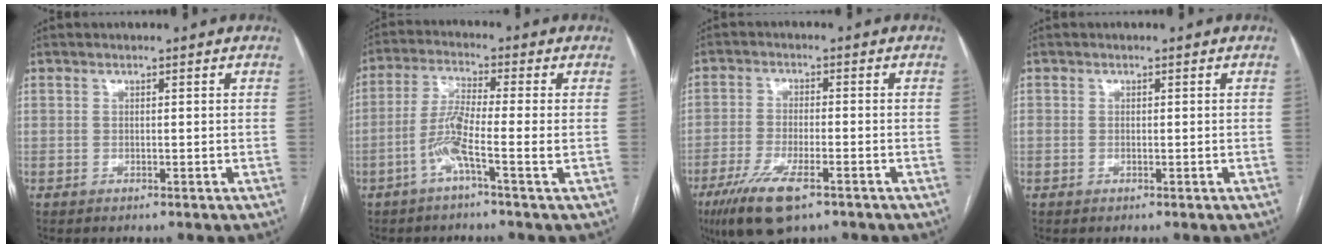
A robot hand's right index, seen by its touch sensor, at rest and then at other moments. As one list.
[{"total": 6.2, "force": [-2.3, -0.7, 5.7], "torque": [-0.117, 0.008, -0.051]}, {"total": 9.7, "force": [-5.9, 2.4, 7.3], "torque": [-0.139, -0.021, -0.101]}, {"total": 0.6, "force": [-0.1, 0.4, 0.4], "torque": [-0.013, 0.003, 0.001]}]